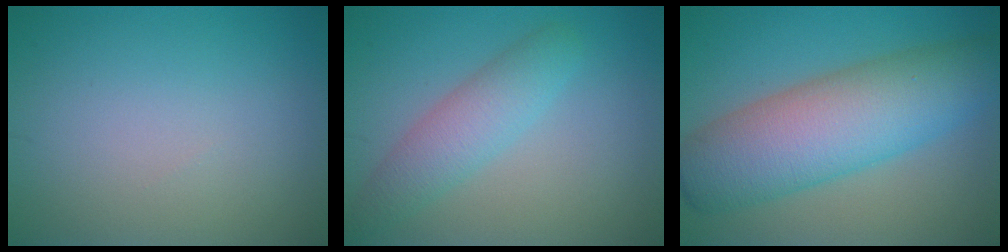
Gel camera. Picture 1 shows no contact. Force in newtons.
{"total": 3.6, "press": 3.6, "slide": 0.1}
{"total": 9.8, "press": 9.8, "slide": 0.2}